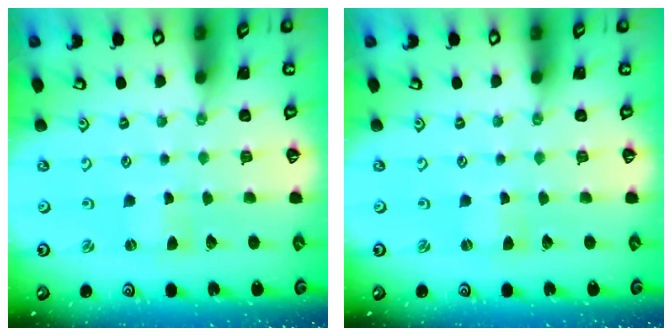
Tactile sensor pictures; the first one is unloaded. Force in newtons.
{"total": 0.0}